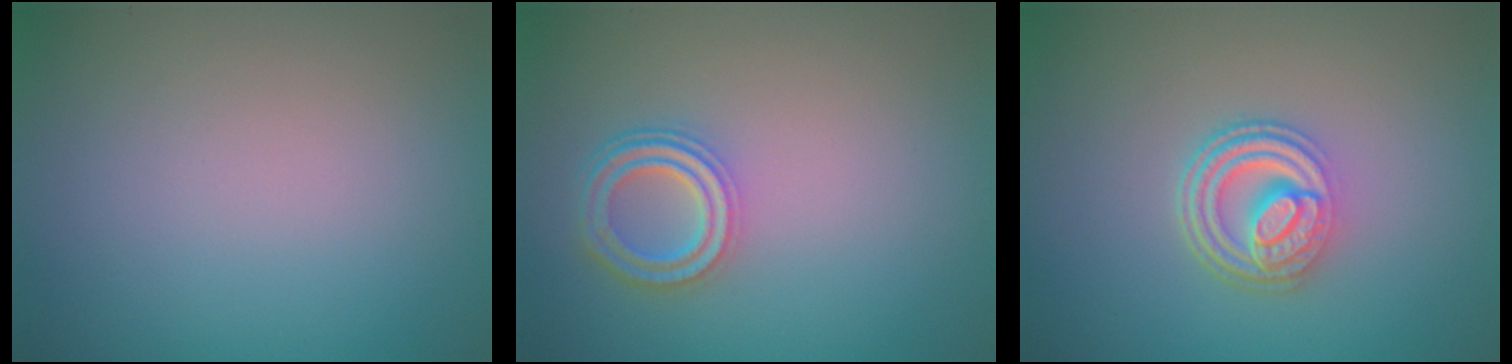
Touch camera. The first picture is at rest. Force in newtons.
{"total": 3.6, "press": 2.9, "slide": 2.2}
{"total": 4.9, "press": 3.6, "slide": 3.3}